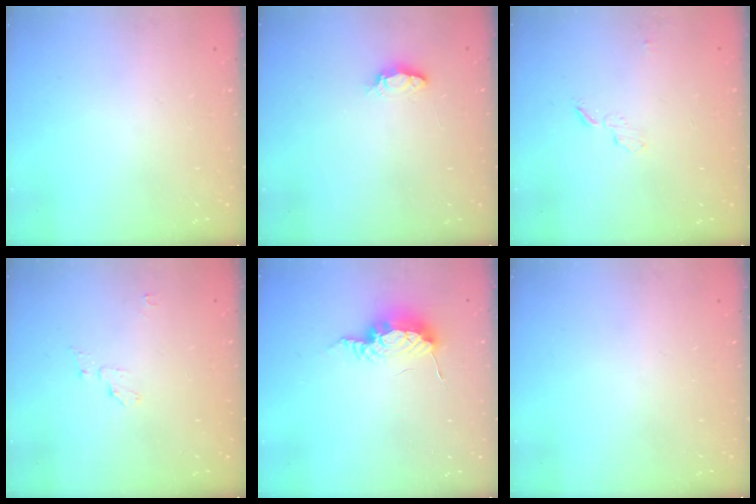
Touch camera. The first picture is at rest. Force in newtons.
{"total": 3.4, "press": 3.4, "slide": 0.5}
{"total": 3.5, "press": 3.5, "slide": 0.3}
{"total": 3.9, "press": 3.9, "slide": 0.3}
{"total": 8.6, "press": 8.6, "slide": 0.8}
{"total": 0.0}